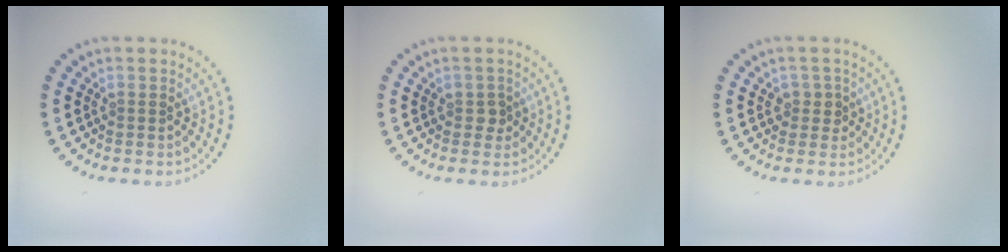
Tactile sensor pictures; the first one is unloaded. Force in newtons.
{"total": 0.9, "press": 0.8, "slide": 0.3}
{"total": 1.5, "press": 1.3, "slide": 0.8}